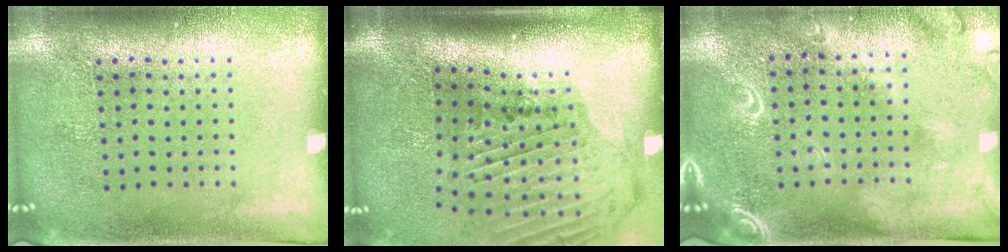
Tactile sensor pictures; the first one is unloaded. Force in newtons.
{"total": 2.4, "press": 1.9, "slide": 1.4}
{"total": 2.1, "press": 1.9, "slide": 1.0}